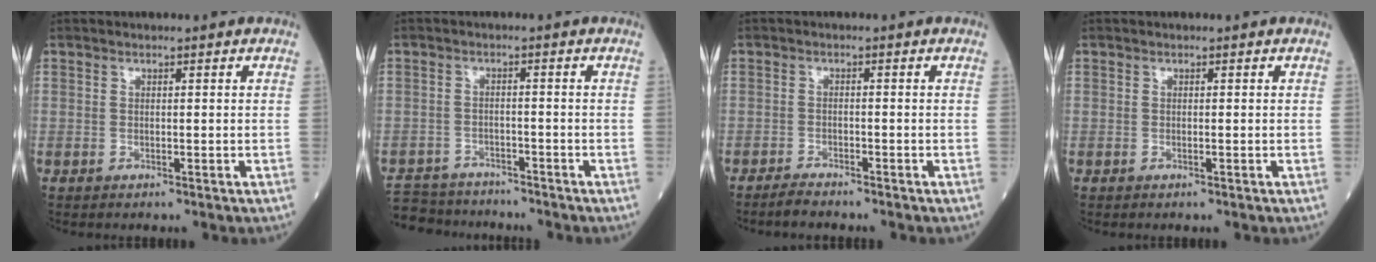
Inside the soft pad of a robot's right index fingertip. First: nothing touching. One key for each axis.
{"total": 8.8, "fx": -8.1, "fy": 3.2, "fz": 1.3, "tx": -0.026, "ty": 0.003, "tz": -0.126}
{"total": 2.2, "fx": -2.1, "fy": 0.2, "fz": 0.7, "tx": -0.018, "ty": -0.006, "tz": -0.039}
{"total": 0.0}